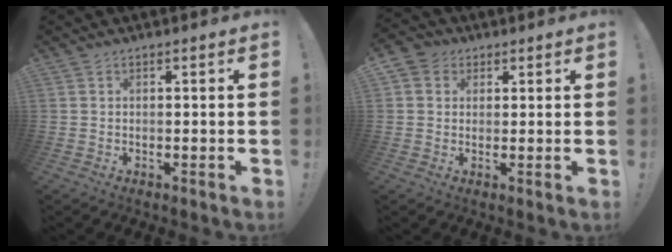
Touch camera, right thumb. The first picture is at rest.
{"total": 4.5, "force": [1.5, 4.1, 1.2], "torque": [-0.017, -0.001, 0.028]}